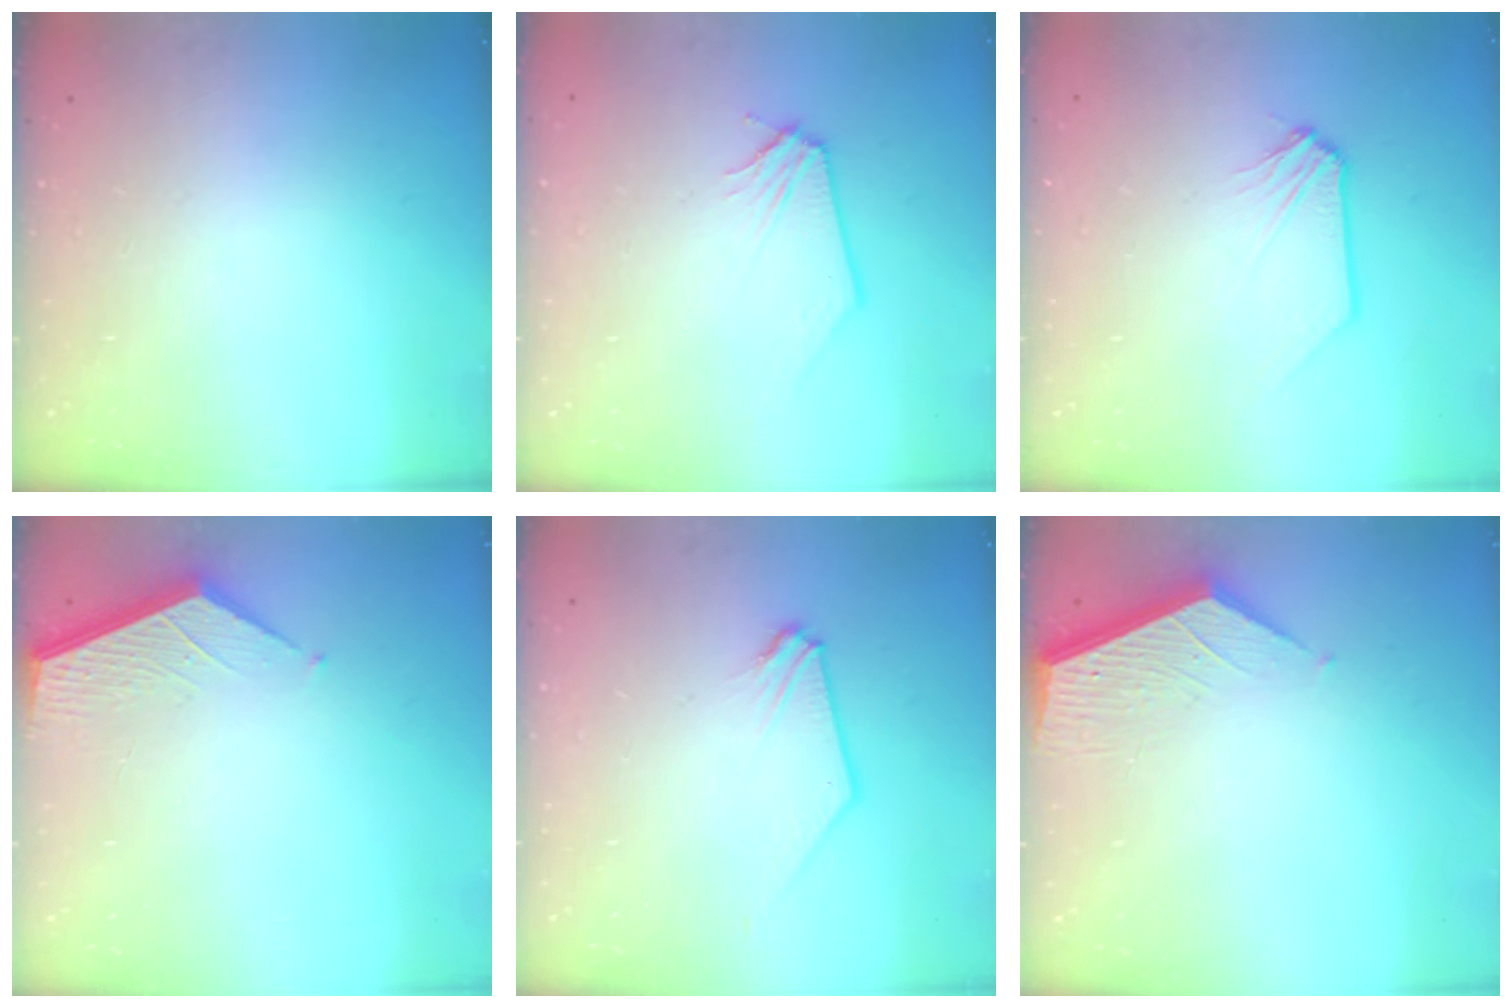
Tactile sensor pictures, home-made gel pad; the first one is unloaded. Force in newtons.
{"total": 0.0}
{"total": 1.1, "press": 1.1, "slide": 0.2}
{"total": 3.6, "press": 3.6, "slide": 0.3}
{"total": 0.0}
{"total": 3.8, "press": 3.7, "slide": 0.3}